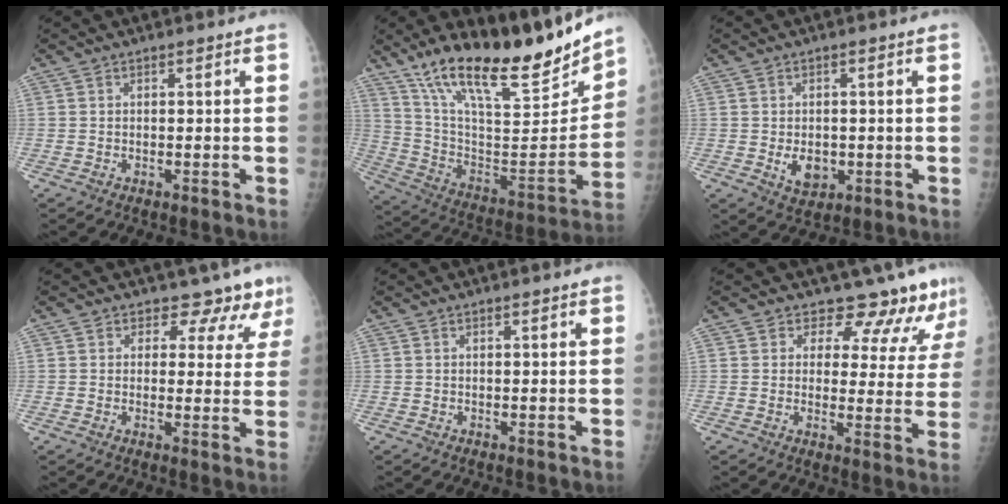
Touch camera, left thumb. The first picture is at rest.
{"total": 26.5, "force": [19.9, 7.0, 16.0], "torque": [-0.232, -0.084, 0.339]}
{"total": 4.7, "force": [-0.7, 3.5, 3.1], "torque": [-0.031, -0.004, 0.001]}
{"total": 7.8, "force": [6.4, 4.4, 1.1], "torque": [0.034, -0.031, 0.058]}
{"total": 0.0}
{"total": 11.0, "force": [10.1, 3.9, 1.8], "torque": [0.023, -0.066, 0.107]}